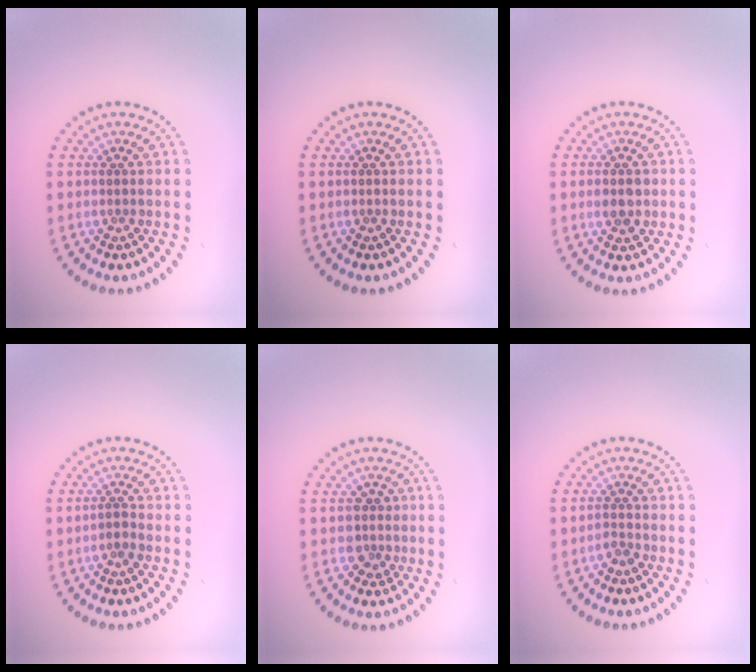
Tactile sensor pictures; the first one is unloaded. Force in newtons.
{"total": 0.0}
{"total": 2.2, "press": 2.2, "slide": 0.1}
{"total": 0.8, "press": 0.4, "slide": 0.6}
{"total": 2.0, "press": 1.6, "slide": 1.1}
{"total": 1.1, "press": 0.9, "slide": 0.7}